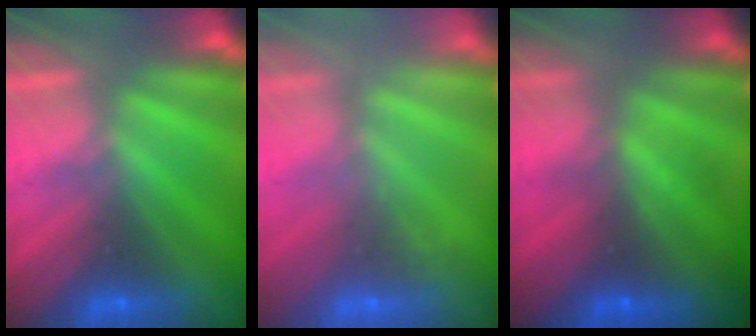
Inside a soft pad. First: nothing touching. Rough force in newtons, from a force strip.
{"total": 2.6}
{"total": 7.7}